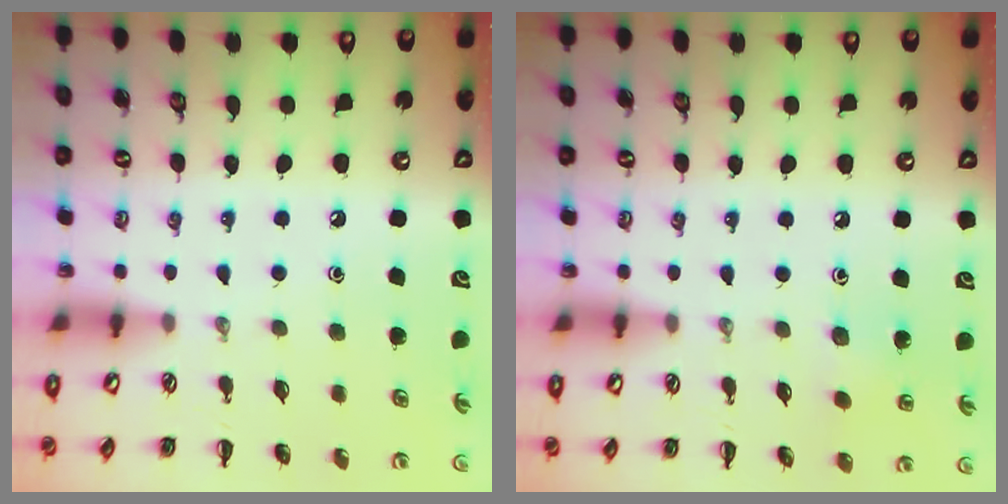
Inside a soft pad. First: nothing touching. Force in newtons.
{"total": 7.7, "press": 7.5, "slide": 2.0}